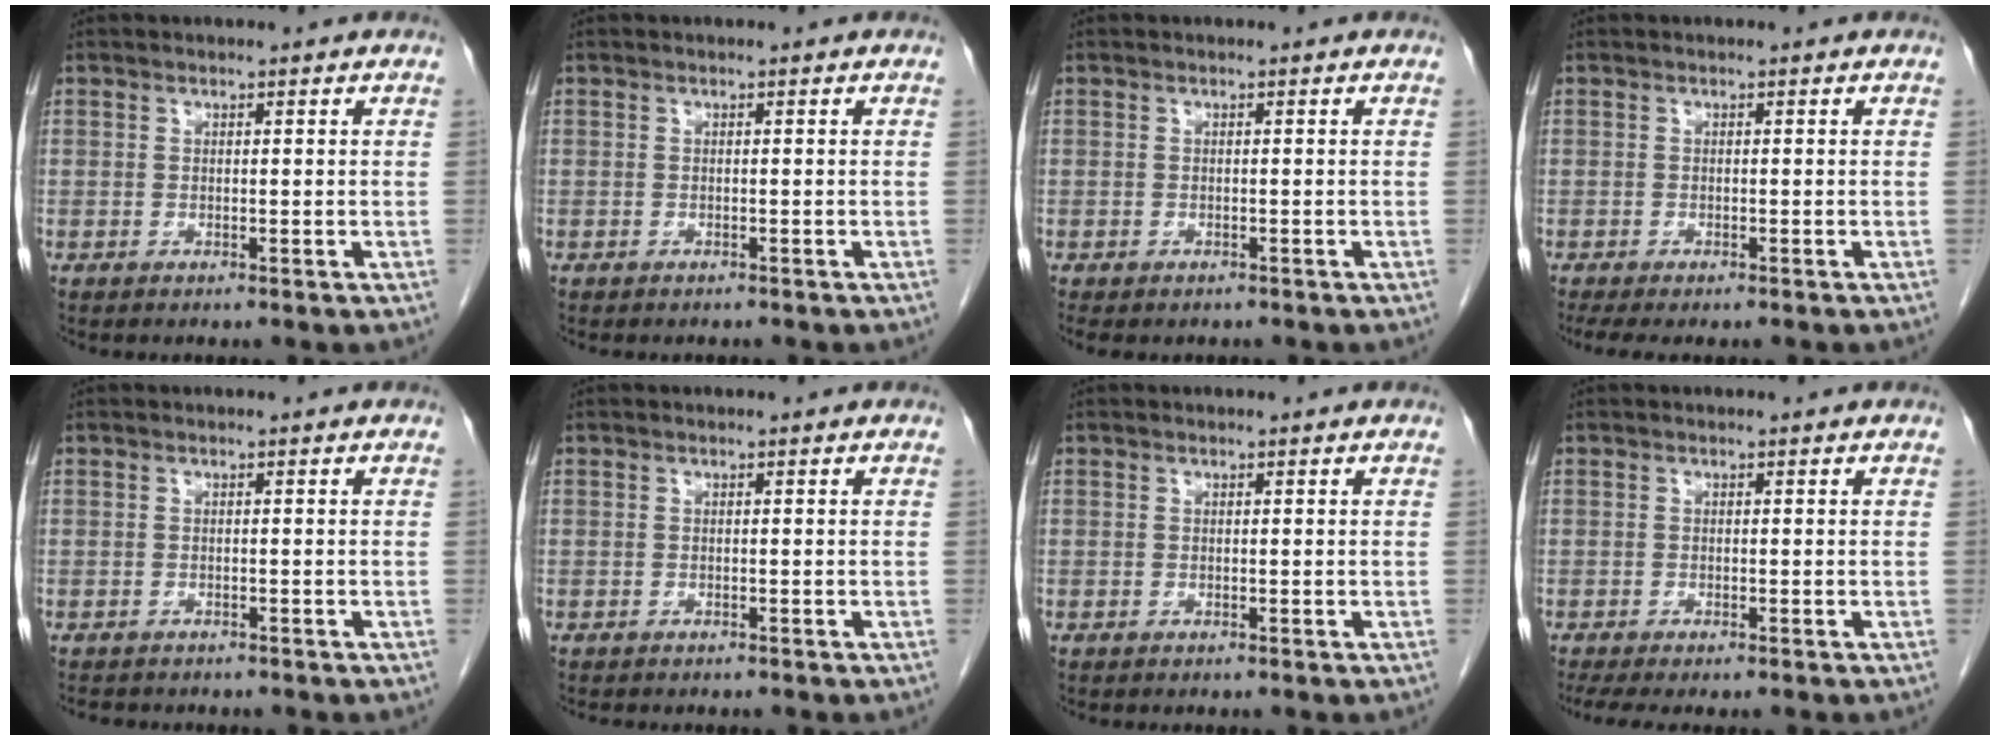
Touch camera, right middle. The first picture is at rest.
{"total": 1.3, "force": [-1.2, 0.4, 0.3], "torque": [-0.014, -0.003, -0.015]}
{"total": 3.6, "force": [-2.9, 1.7, 1.2], "torque": [-0.015, -0.005, -0.037]}
{"total": 4.6, "force": [-3.7, 1.2, 2.5], "torque": [-0.036, -0.014, -0.053]}
{"total": 4.4, "force": [-3.8, 1.7, 1.5], "torque": [-0.025, -0.005, -0.048]}
{"total": 2.5, "force": [-2.1, 0.8, 0.9], "torque": [-0.018, -0.007, -0.022]}
{"total": 0.0}
{"total": 5.0, "force": [-4.1, 0.8, 2.8], "torque": [-0.040, -0.013, -0.063]}